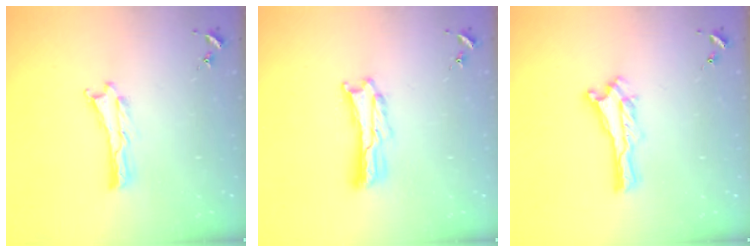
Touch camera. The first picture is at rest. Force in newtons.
{"total": 2.4, "press": 2.4, "slide": 0.3}
{"total": 0.0}